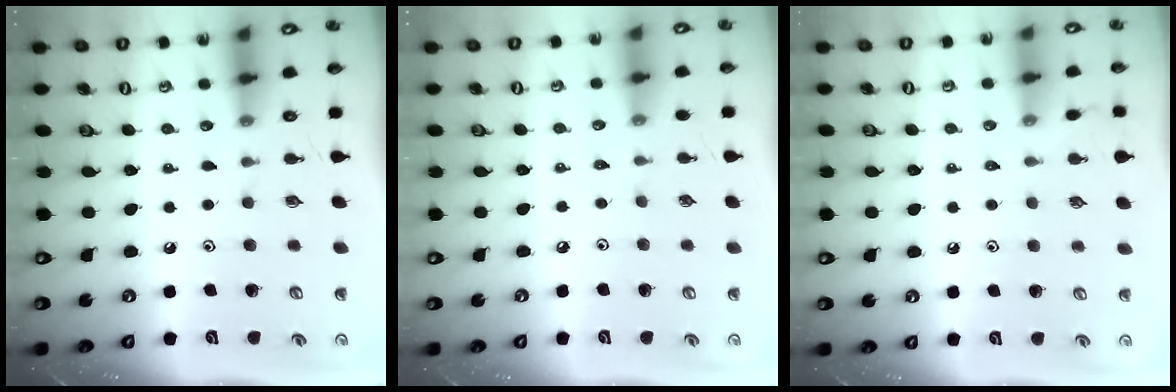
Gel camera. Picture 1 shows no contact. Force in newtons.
{"total": 1.7, "press": 1.7, "slide": 0.4}
{"total": 2.5, "press": 2.4, "slide": 0.6}